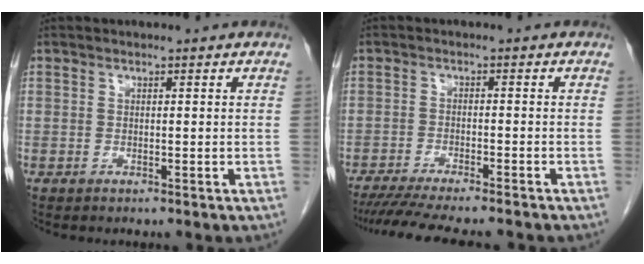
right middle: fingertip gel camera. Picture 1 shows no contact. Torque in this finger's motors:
{"motor_torque": [1.14, -1.00, 0.16, 0.07]}